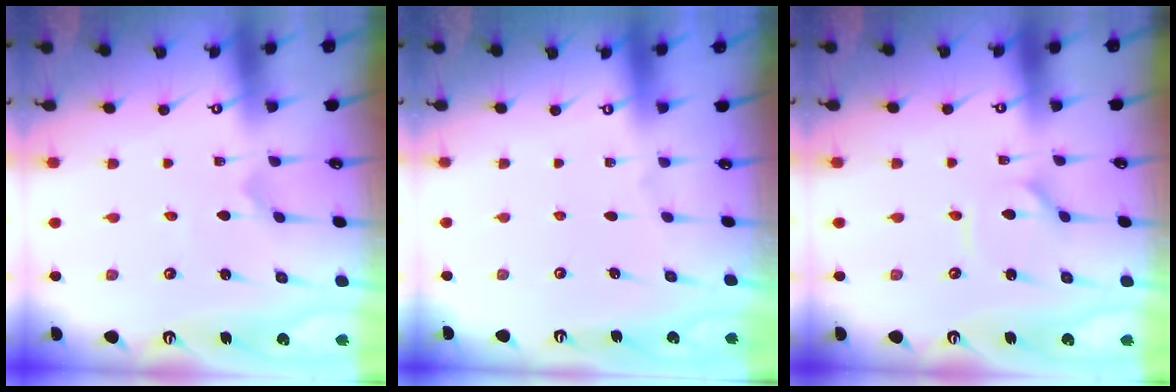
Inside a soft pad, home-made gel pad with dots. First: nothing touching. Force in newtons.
{"total": 0.0}
{"total": 1.8, "press": 1.8, "slide": 0.2}